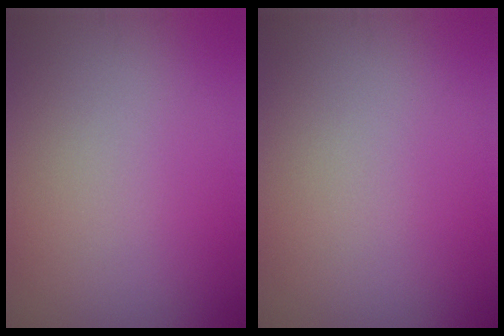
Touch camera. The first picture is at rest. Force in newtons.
{"total": 0.0}